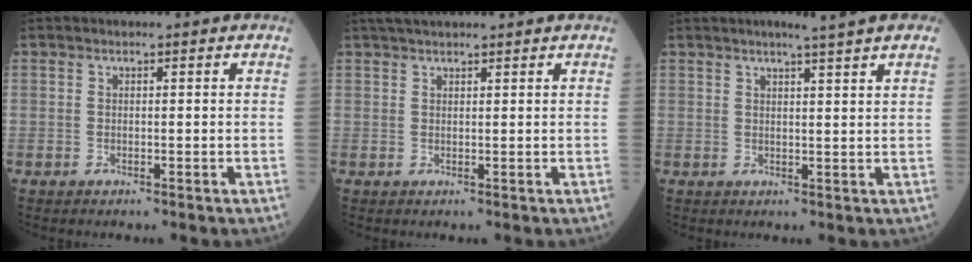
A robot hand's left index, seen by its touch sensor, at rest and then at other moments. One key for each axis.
{"total": 6.9, "fx": 6.0, "fy": 0.7, "fz": 3.4, "tx": -0.052, "ty": 0.033, "tz": 0.096}
{"total": 5.6, "fx": 4.4, "fy": -0.6, "fz": 3.4, "tx": -0.048, "ty": 0.007, "tz": 0.049}